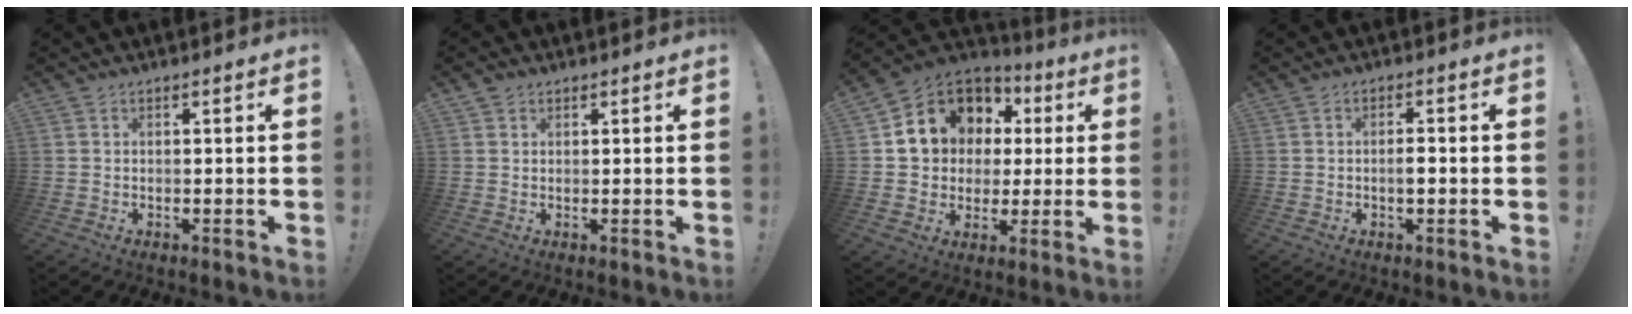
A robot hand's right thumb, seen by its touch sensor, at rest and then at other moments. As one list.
[{"total": 1.3, "force": [0.9, 0.9, 0.3], "torque": [-0.007, 0.000, 0.016]}, {"total": 14.5, "force": [5.3, 12.2, 5.8], "torque": [-0.083, -0.028, 0.117]}, {"total": 2.7, "force": [-0.7, 0.8, 2.4], "torque": [-0.027, -0.002, -0.016]}]